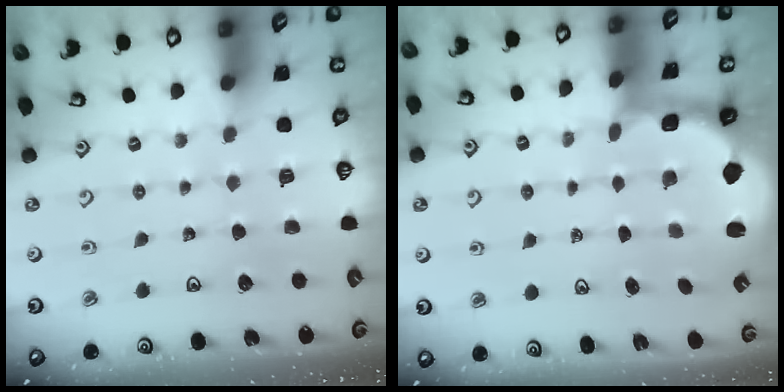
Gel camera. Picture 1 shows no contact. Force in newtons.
{"total": 2.4, "press": 1.1, "slide": 2.1}